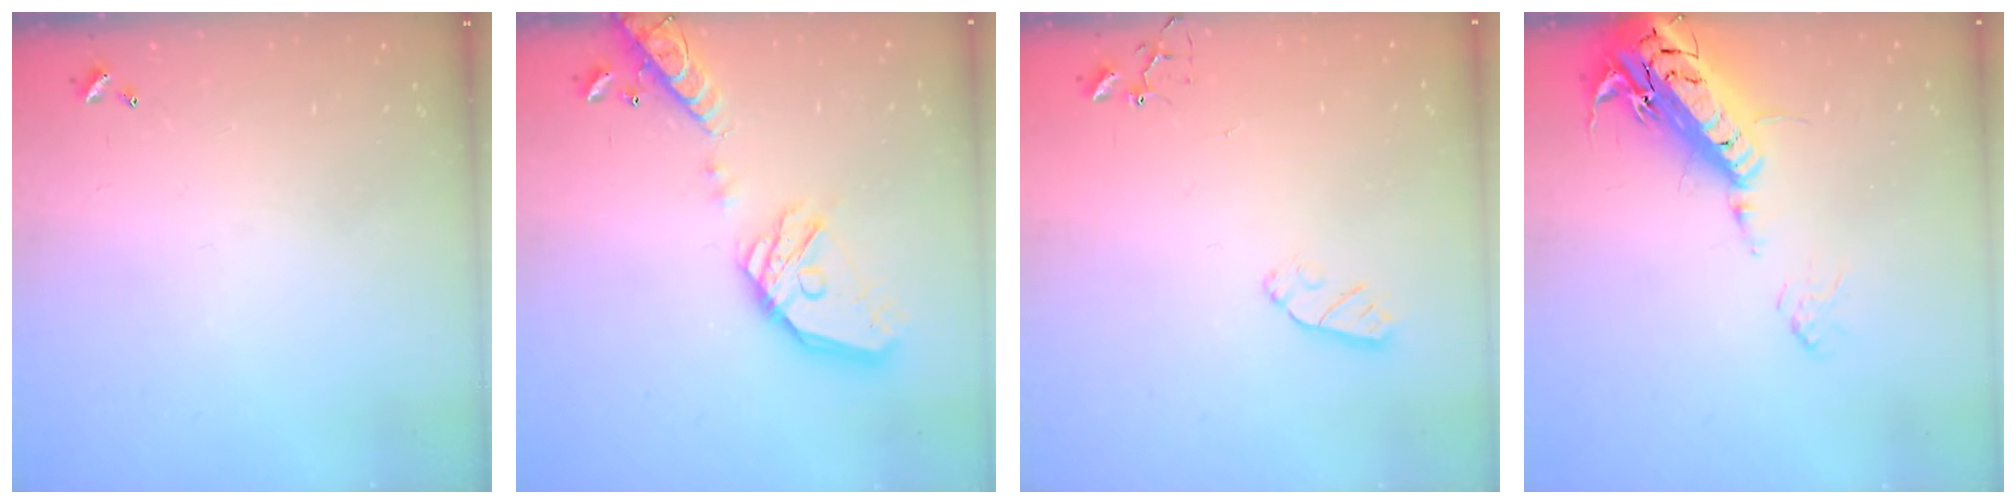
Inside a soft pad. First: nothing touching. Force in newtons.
{"total": 18.9, "press": 18.8, "slide": 2.4}
{"total": 6.2, "press": 6.2, "slide": 0.0}
{"total": 22.4, "press": 22.0, "slide": 4.3}